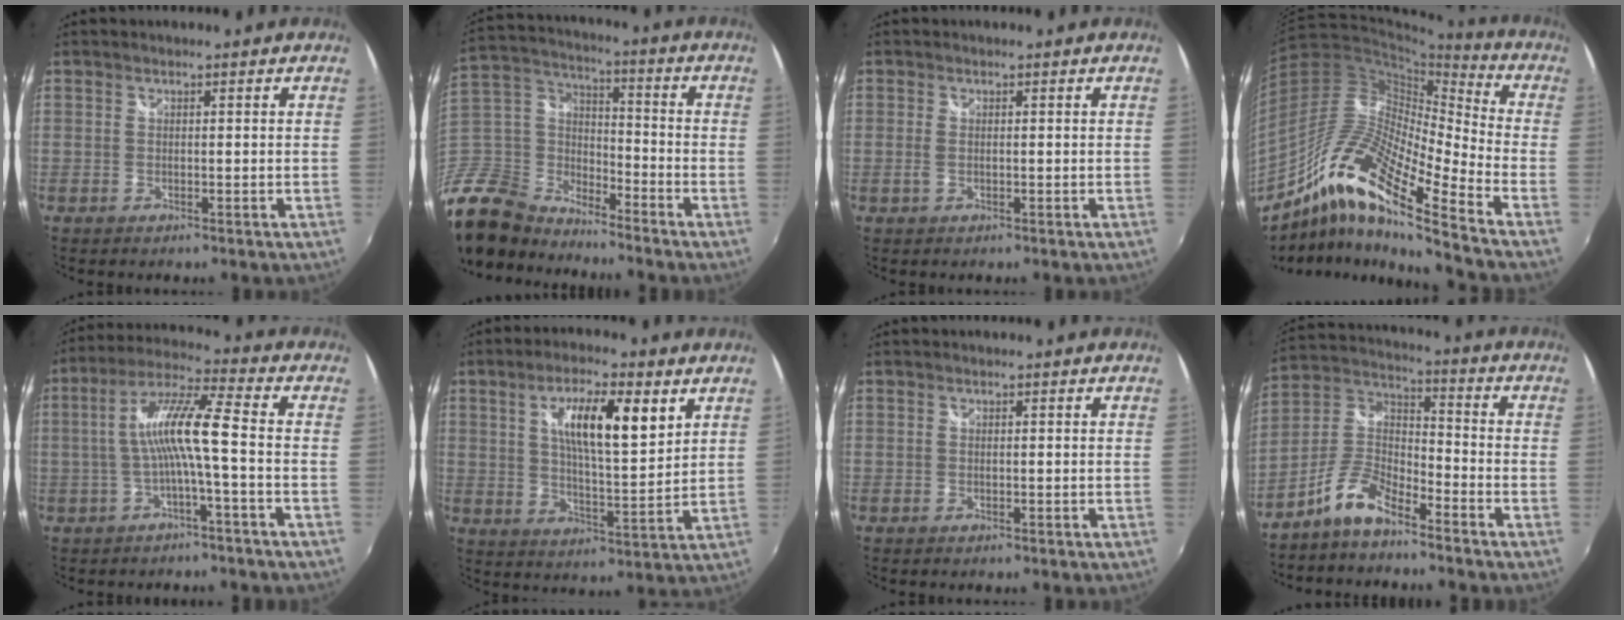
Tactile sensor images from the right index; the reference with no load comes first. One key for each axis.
{"total": 17.2, "fx": -13.8, "fy": 8.8, "fz": 5.5, "tx": -0.165, "ty": 0.019, "tz": -0.272}
{"total": 1.3, "fx": -0.1, "fy": 0.6, "fz": 1.1, "tx": -0.026, "ty": -0.001, "tz": -0.002}
{"total": 17.5, "fx": -11.2, "fy": 2.2, "fz": 13.3, "tx": -0.238, "ty": -0.009, "tz": -0.231}
{"total": 9.6, "fx": -1.8, "fy": 0.1, "fz": 9.4, "tx": -0.191, "ty": 0.016, "tz": -0.029}
{"total": 12.2, "fx": 5.1, "fy": 3.1, "fz": 10.7, "tx": -0.183, "ty": 0.005, "tz": 0.085}
{"total": 0.0}
{"total": 8.9, "fx": -6.4, "fy": 3.0, "fz": 5.4, "tx": -0.132, "ty": 0.021, "tz": -0.129}